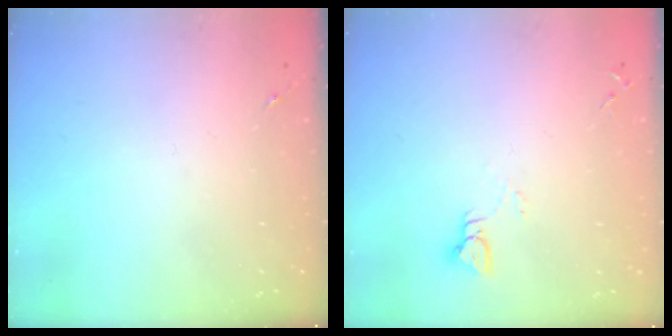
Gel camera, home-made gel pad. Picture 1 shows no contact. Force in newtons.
{"total": 3.9, "press": 3.9, "slide": 0.4}